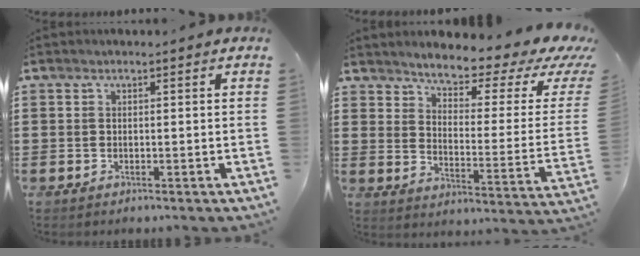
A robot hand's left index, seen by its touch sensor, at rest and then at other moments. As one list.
[{"total": 4.5, "force": [3.9, 0.8, 2.2], "torque": [-0.059, -0.035, 0.056]}]